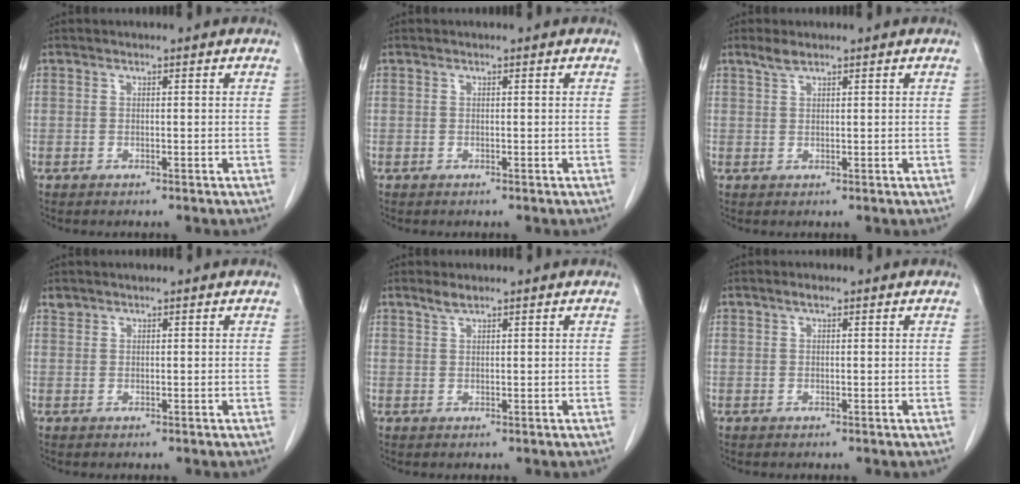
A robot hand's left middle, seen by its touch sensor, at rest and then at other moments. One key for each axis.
{"total": 0.0}
{"total": 1.7, "fx": 1.4, "fy": 0.3, "fz": 0.9, "tx": -0.024, "ty": 0.004, "tz": 0.031}
{"total": 0.8, "fx": 0.8, "fy": 0.2, "fz": 0.0, "tx": -0.008, "ty": 0.006, "tz": 0.017}
{"total": 1.5, "fx": 1.3, "fy": 0.2, "fz": 0.8, "tx": -0.020, "ty": 0.002, "tz": 0.029}
{"total": 1.0, "fx": 0.7, "fy": 0.3, "fz": 0.7, "tx": -0.015, "ty": 0.003, "tz": 0.012}